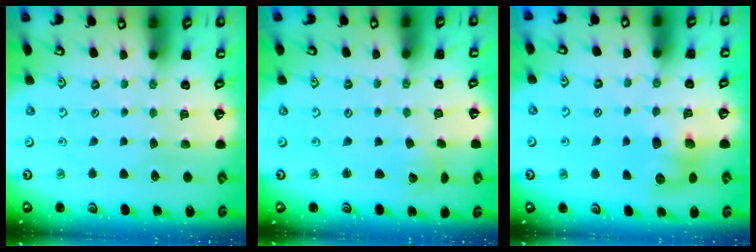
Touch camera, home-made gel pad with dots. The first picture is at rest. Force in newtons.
{"total": 2.7, "press": 2.7, "slide": 0.2}
{"total": 8.3, "press": 8.3, "slide": 0.5}